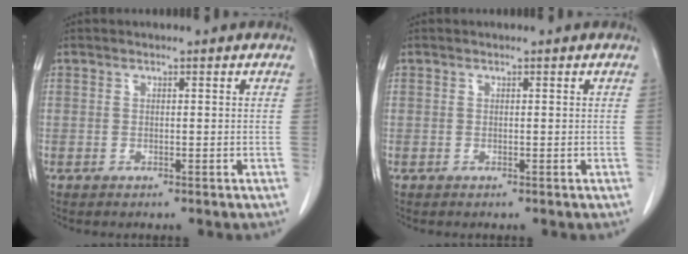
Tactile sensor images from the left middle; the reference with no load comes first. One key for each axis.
{"total": 0.0}